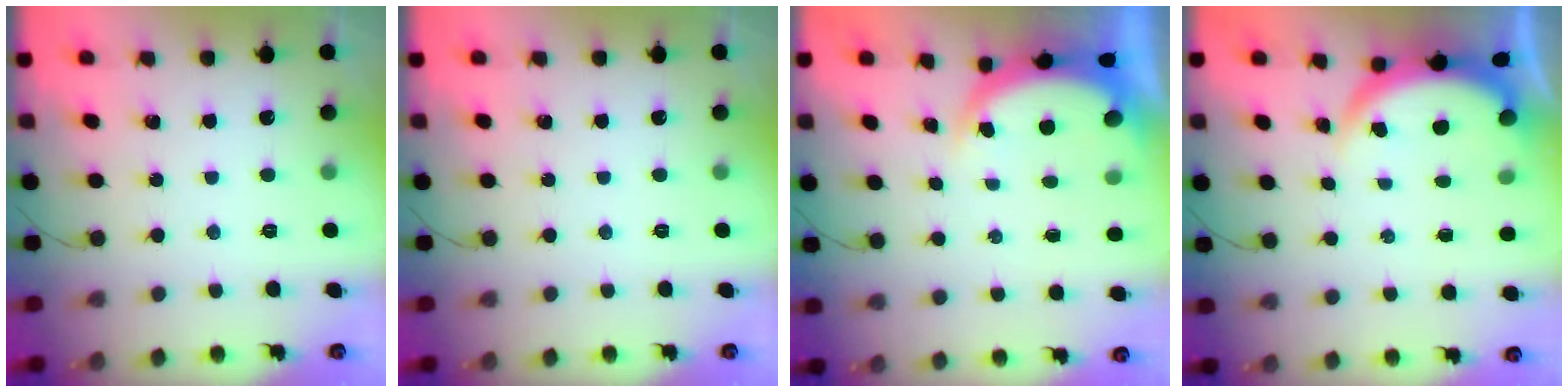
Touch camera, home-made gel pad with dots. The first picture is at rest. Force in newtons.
{"total": 0.0}
{"total": 4.6, "press": 4.4, "slide": 1.3}
{"total": 3.8, "press": 3.8, "slide": 0.1}